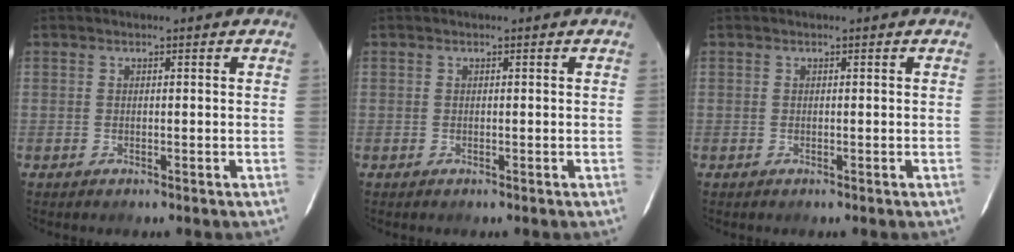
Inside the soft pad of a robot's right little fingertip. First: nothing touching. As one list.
[{"total": 0.0}, {"total": 0.0}]